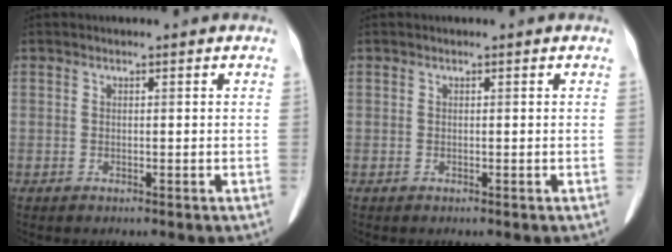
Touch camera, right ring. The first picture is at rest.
{"total": 0.0}